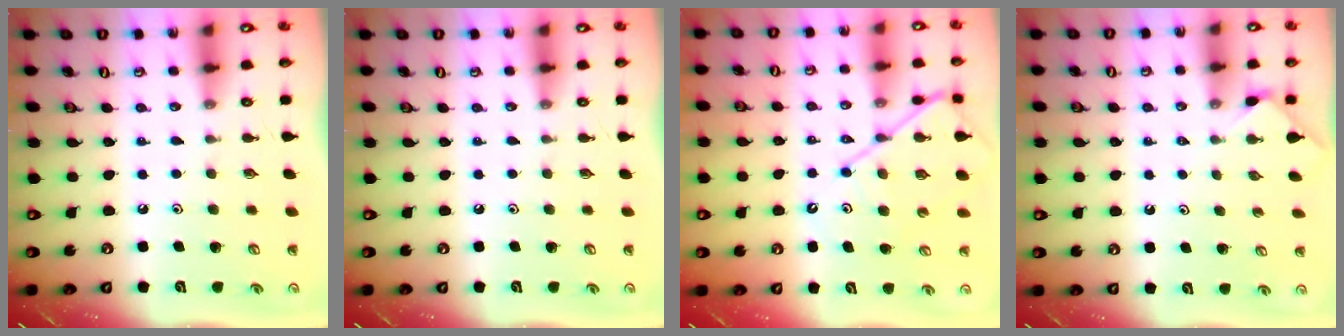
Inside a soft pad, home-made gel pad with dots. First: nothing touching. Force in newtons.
{"total": 0.0}
{"total": 10.9, "press": 10.9, "slide": 1.2}
{"total": 3.0, "press": 2.9, "slide": 0.4}